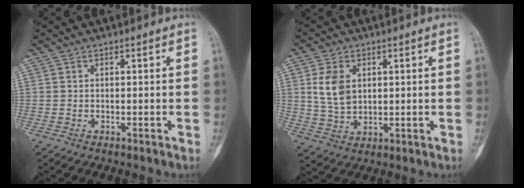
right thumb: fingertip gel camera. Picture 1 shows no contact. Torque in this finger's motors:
{"motor_torque": [0.00, 0.29, 0.58, 0.06, 0.04]}